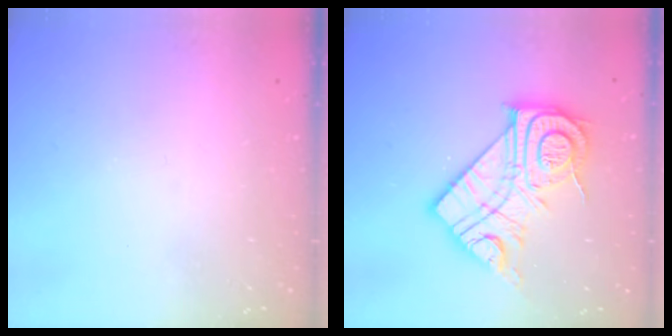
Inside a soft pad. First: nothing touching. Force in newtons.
{"total": 20.0, "press": 20.0, "slide": 1.6}